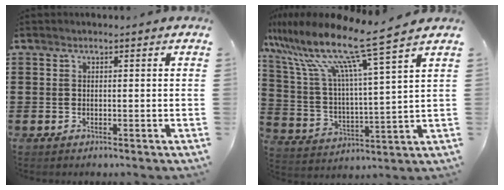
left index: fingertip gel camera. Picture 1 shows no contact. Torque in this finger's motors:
{"motor_torque": [2.14, 0.00, 0.85, 0.21]}